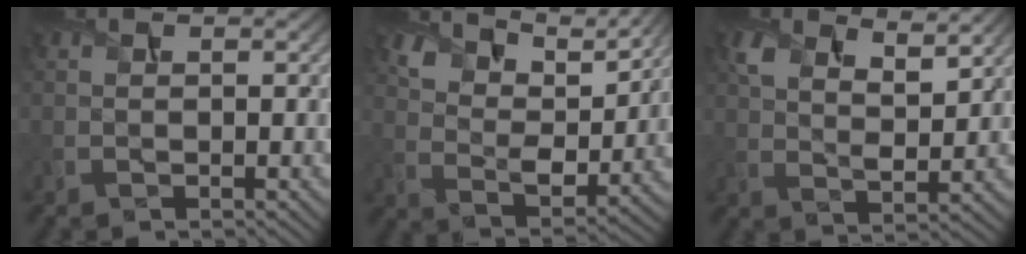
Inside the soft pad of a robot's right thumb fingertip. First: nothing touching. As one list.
[{"total": 10.5, "force": [8.4, 3.5, 5.1], "torque": [-0.128, -0.009, 0.140]}, {"total": 7.3, "force": [4.5, 3.1, 4.8], "torque": [-0.102, -0.002, 0.088]}]